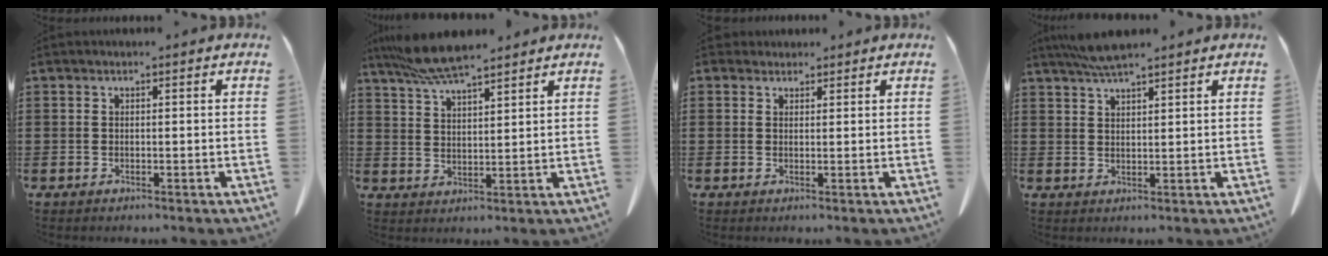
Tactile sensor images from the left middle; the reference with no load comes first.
{"total": 7.4, "force": [6.4, 1.0, 3.7], "torque": [-0.088, -0.015, 0.118]}
{"total": 1.7, "force": [1.5, 0.9, 0.2], "torque": [0.000, 0.002, 0.027]}
{"total": 4.4, "force": [3.7, 0.4, 2.3], "torque": [-0.056, -0.001, 0.069]}